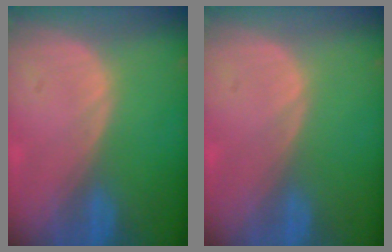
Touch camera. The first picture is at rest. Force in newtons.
{"total": 0.0}